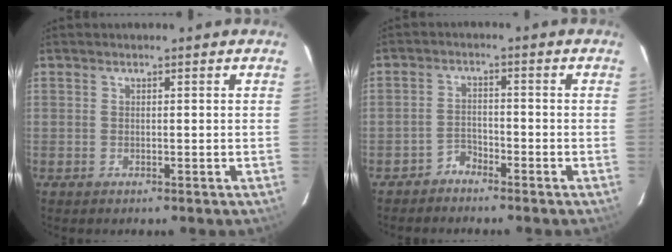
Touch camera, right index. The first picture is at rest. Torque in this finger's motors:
{"motor_torque": [-0.21, 0.15, -0.04, -0.07]}